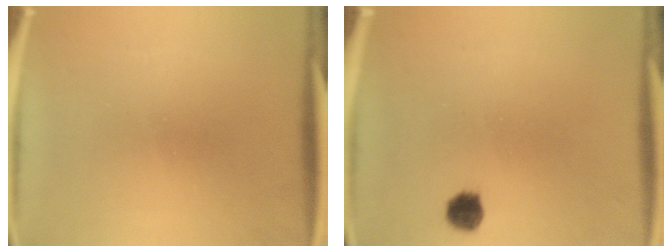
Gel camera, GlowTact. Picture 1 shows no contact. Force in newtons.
{"total": 3.0}